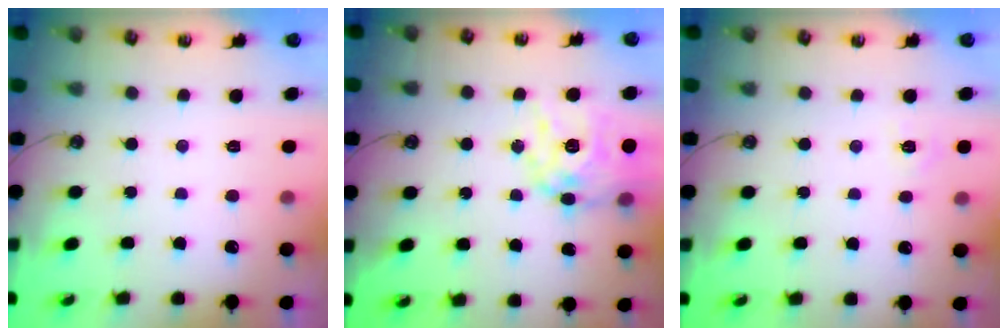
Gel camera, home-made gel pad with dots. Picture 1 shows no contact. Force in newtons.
{"total": 14.8, "press": 14.8, "slide": 1.2}
{"total": 6.5, "press": 6.5, "slide": 0.8}